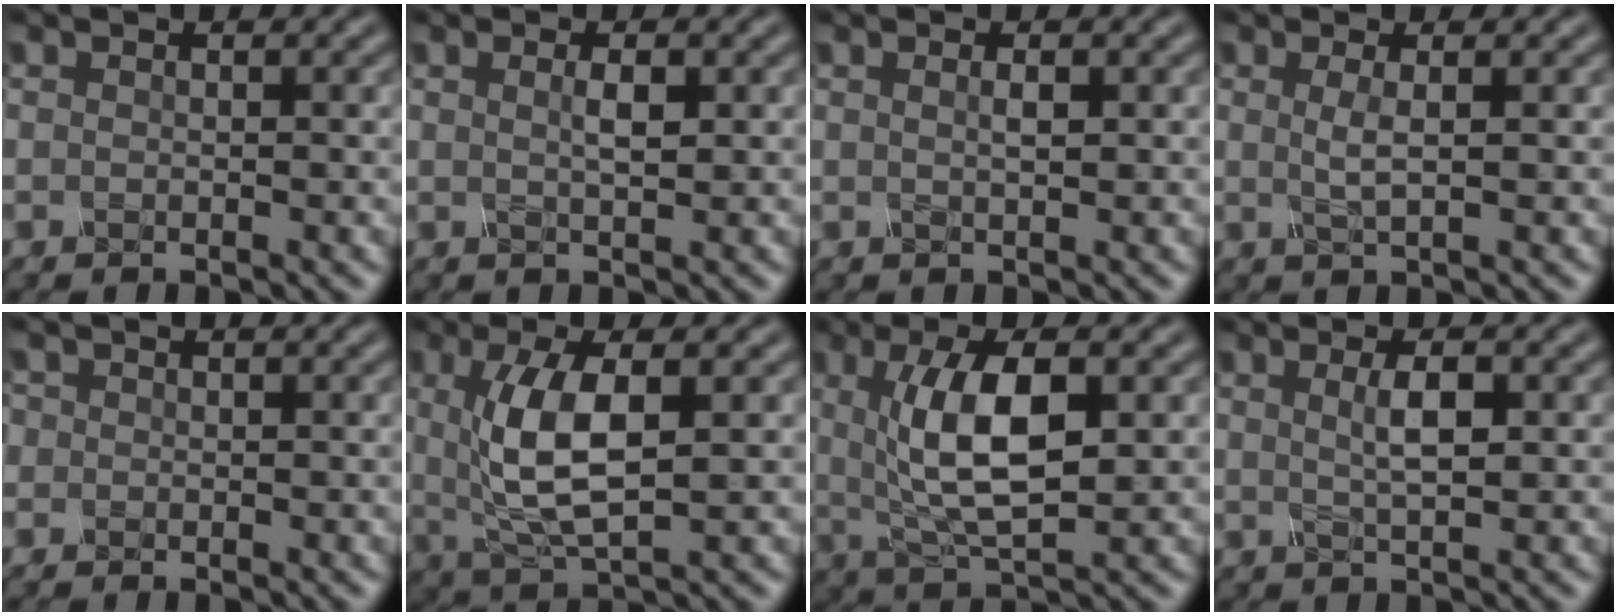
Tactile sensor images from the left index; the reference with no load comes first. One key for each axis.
{"total": 1.7, "fx": 0.5, "fy": 0.3, "fz": 1.6, "tx": -0.029, "ty": 0.003, "tz": 0.007}
{"total": 1.1, "fx": 0.4, "fy": 0.2, "fz": 1.0, "tx": -0.018, "ty": 0.004, "tz": 0.006}
{"total": 1.8, "fx": 0.4, "fy": 0.5, "fz": 1.7, "tx": -0.032, "ty": -0.002, "tz": 0.007}
{"total": 1.0, "fx": 0.2, "fy": 1.0, "fz": 0.2, "tx": 0.001, "ty": 0.002, "tz": -0.007}
{"total": 7.0, "fx": 0.9, "fy": 2.5, "fz": 6.5, "tx": -0.134, "ty": -0.005, "tz": 0.018}
{"total": 8.0, "fx": 1.1, "fy": 2.9, "fz": 7.4, "tx": -0.137, "ty": -0.003, "tz": 0.020}
{"total": 2.8, "fx": 0.7, "fy": 0.7, "fz": 2.6, "tx": -0.045, "ty": 0.003, "tz": 0.012}